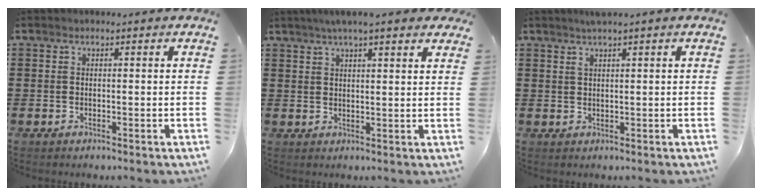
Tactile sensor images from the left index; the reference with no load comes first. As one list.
[{"total": 4.4, "force": [3.5, 0.3, 2.7], "torque": [-0.061, 0.003, 0.063]}, {"total": 1.6, "force": [1.0, -0.1, 1.1], "torque": [-0.023, 0.001, 0.019]}]